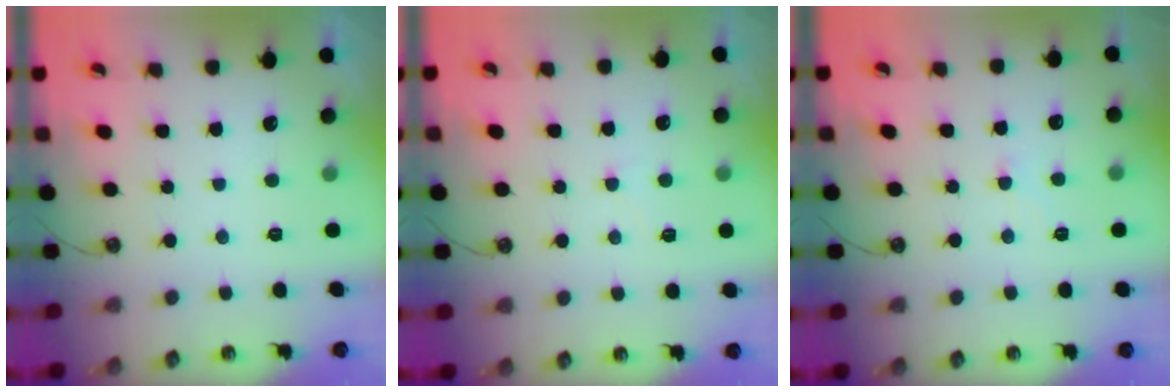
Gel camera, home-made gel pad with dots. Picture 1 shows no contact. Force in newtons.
{"total": 1.8, "press": 1.8, "slide": 0.3}
{"total": 1.5, "press": 1.4, "slide": 0.5}